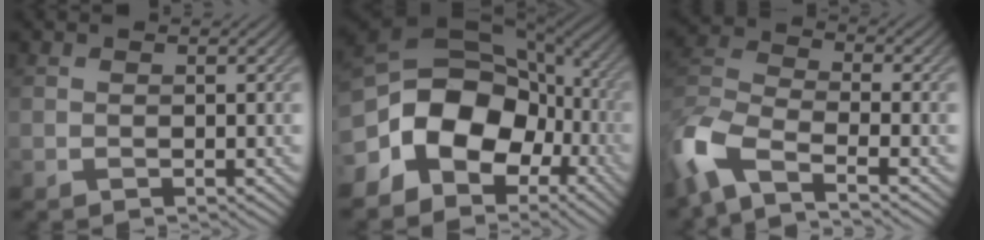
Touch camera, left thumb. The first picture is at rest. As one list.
[{"total": 13.6, "force": [-4.1, 9.8, 8.5], "torque": [-0.183, -0.012, -0.080]}, {"total": 9.6, "force": [-6.1, 3.5, 6.6], "torque": [-0.156, -0.015, -0.138]}]